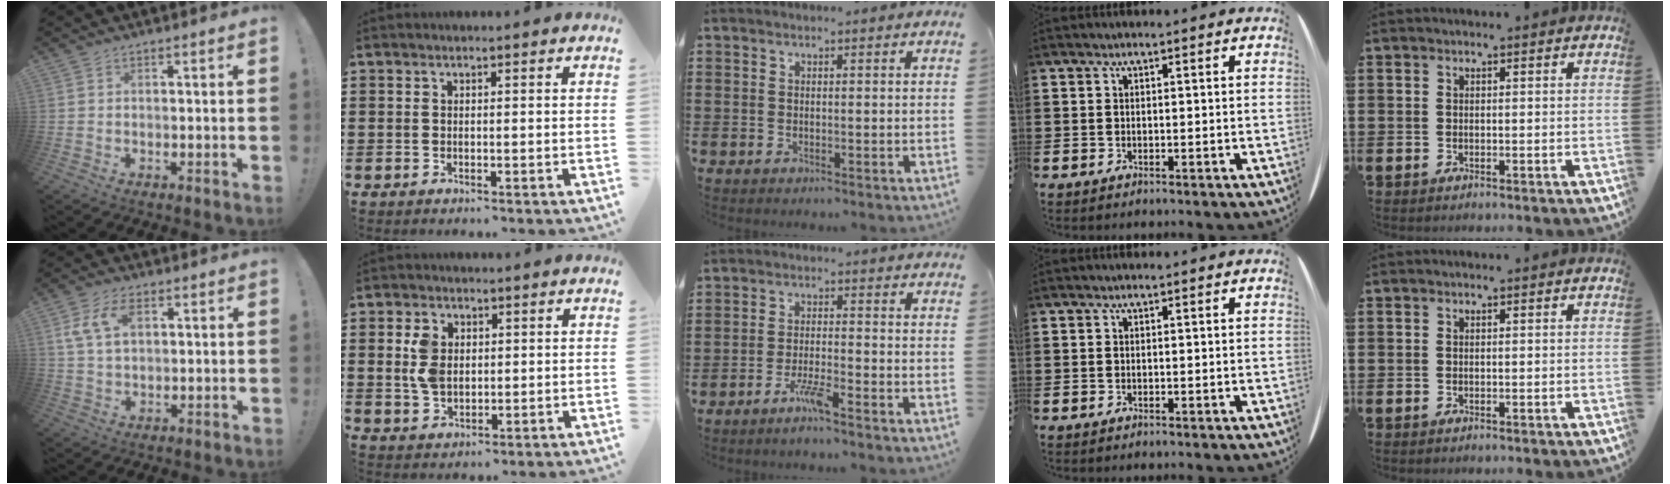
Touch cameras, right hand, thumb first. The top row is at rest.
{"thumb": {"total": 8.3, "force": [2.8, 5.2, 5.9], "torque": [-0.116, 0.003, 0.052]}, "index": {"total": 5.1, "force": [0.9, 3.5, 3.5], "torque": [-0.093, 0.006, 0.010]}, "middle": {"total": 3.8, "force": [-2.7, 0.1, 2.7], "torque": [-0.060, -0.004, -0.052]}}